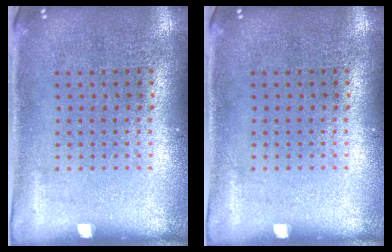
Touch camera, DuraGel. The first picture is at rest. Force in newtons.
{"total": 0.0}